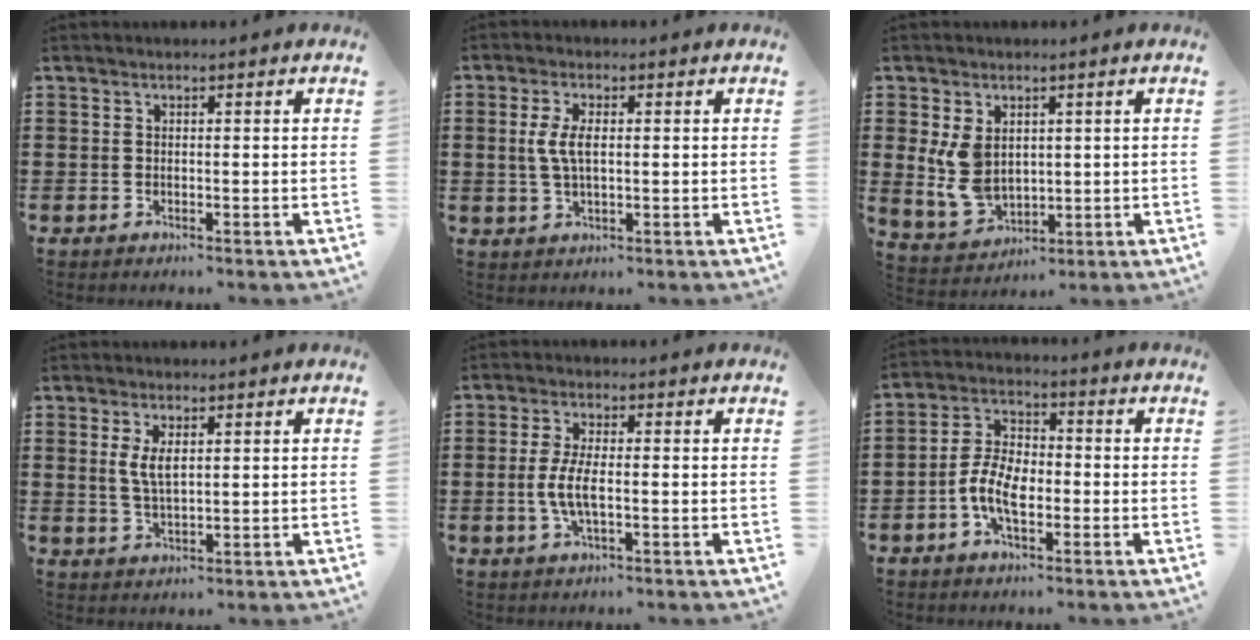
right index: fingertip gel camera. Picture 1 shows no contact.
{"total": 4.6, "force": [0.6, 2.0, 4.1], "torque": [-0.098, 0.002, 0.003]}
{"total": 6.5, "force": [1.5, 4.7, 4.2], "torque": [-0.112, 0.005, 0.027]}
{"total": 3.7, "force": [1.1, 1.5, 3.2], "torque": [-0.066, 0.006, 0.018]}
{"total": 5.0, "force": [-0.8, 1.6, 4.6], "torque": [-0.109, -0.004, -0.023]}
{"total": 7.1, "force": [-2.3, 3.7, 5.6], "torque": [-0.137, 0.001, -0.051]}